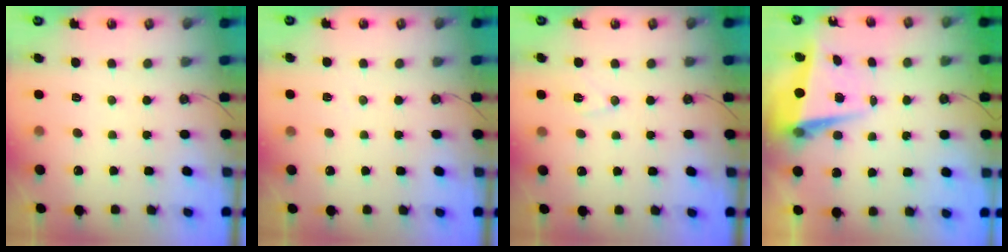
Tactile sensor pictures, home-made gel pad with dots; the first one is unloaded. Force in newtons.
{"total": 2.4, "press": 2.2, "slide": 1.1}
{"total": 6.6, "press": 5.5, "slide": 3.6}
{"total": 6.4, "press": 6.1, "slide": 1.8}